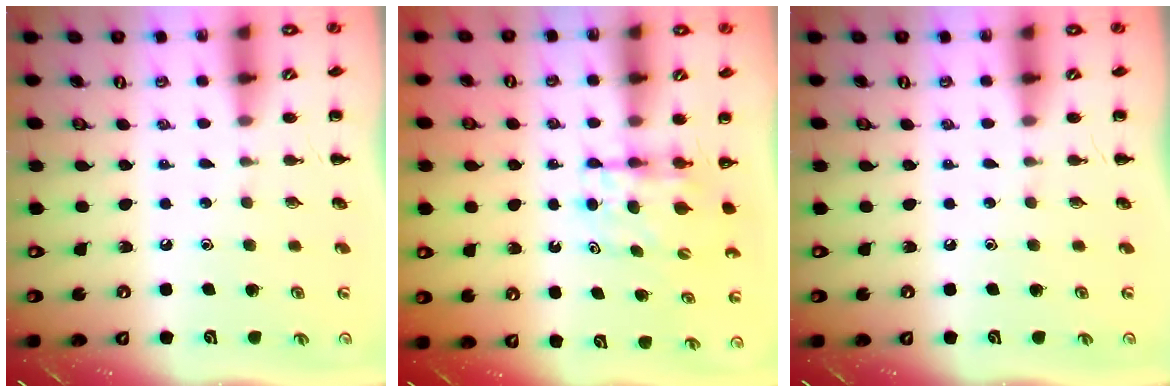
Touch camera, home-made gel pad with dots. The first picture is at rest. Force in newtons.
{"total": 5.4, "press": 5.4, "slide": 0.0}
{"total": 0.0}